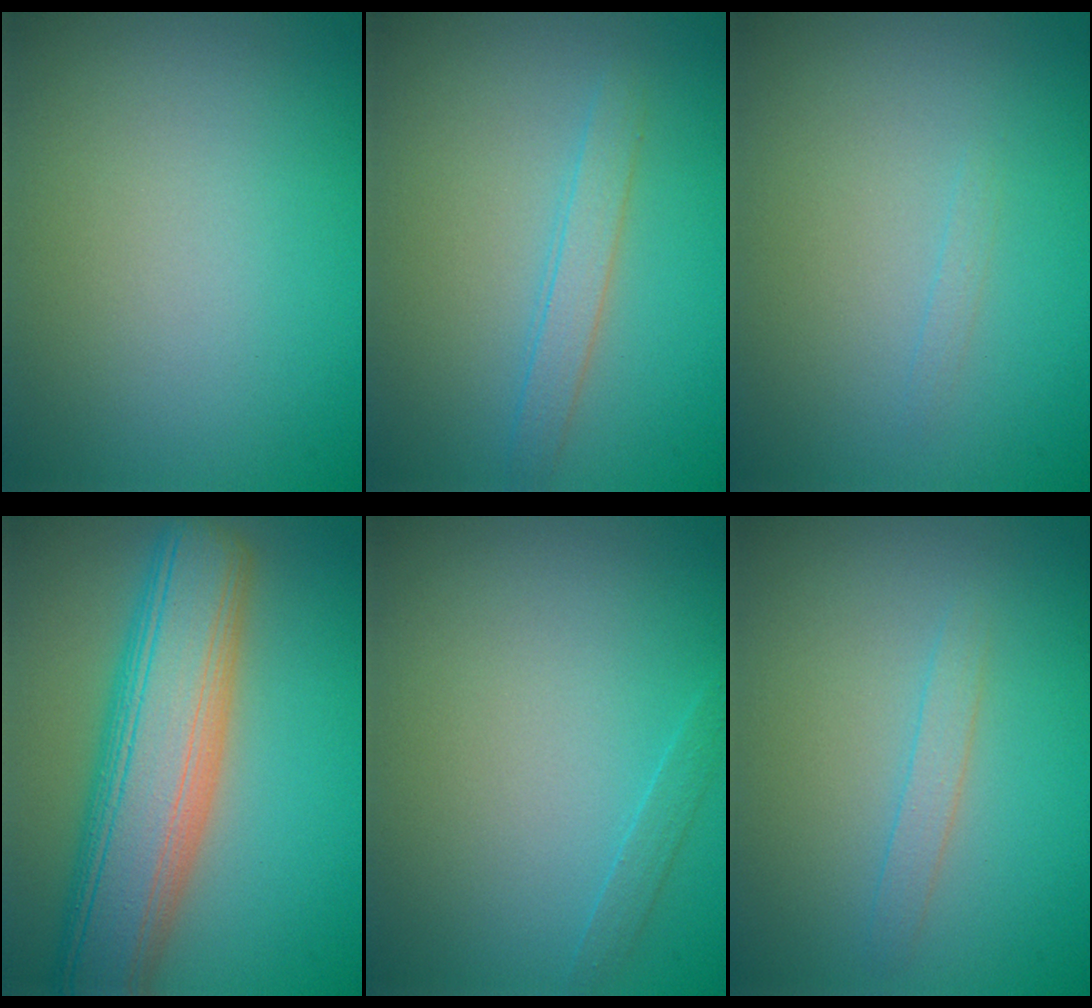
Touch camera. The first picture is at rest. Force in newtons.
{"total": 1.9, "press": 1.9, "slide": 0.1}
{"total": 0.5, "press": 0.5, "slide": 0.1}
{"total": 10.0, "press": 10.0, "slide": 0.8}
{"total": 0.9, "press": 0.9, "slide": 0.1}
{"total": 1.3, "press": 1.3, "slide": 0.0}